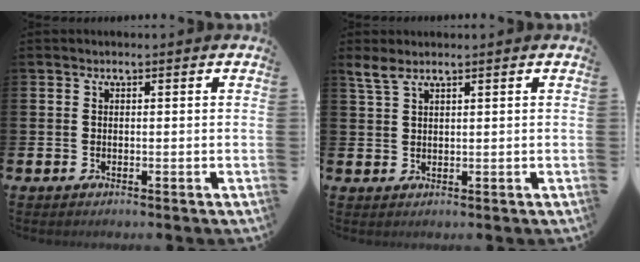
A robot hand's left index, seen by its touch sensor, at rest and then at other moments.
{"total": 2.5, "force": [2.0, 0.8, 1.4], "torque": [-0.028, 0.002, 0.035]}